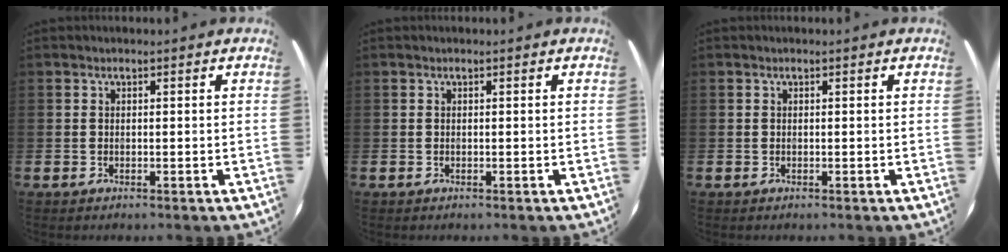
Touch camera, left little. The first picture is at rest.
{"total": 0.0}
{"total": 0.0}